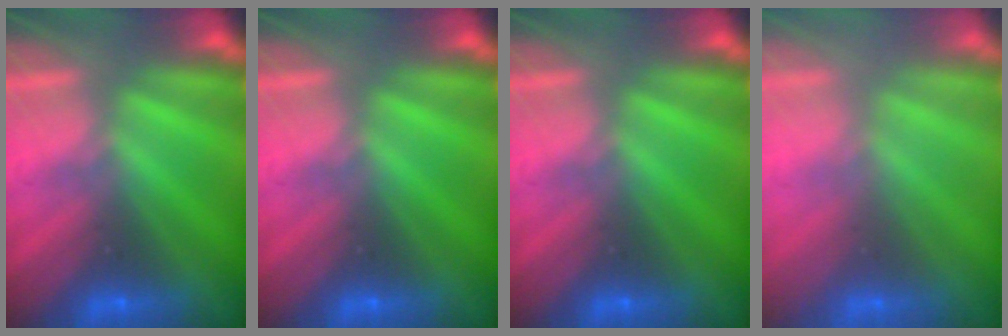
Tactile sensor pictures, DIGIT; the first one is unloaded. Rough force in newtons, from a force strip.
{"total": 0.0}
{"total": 0.0}
{"total": 2.4}